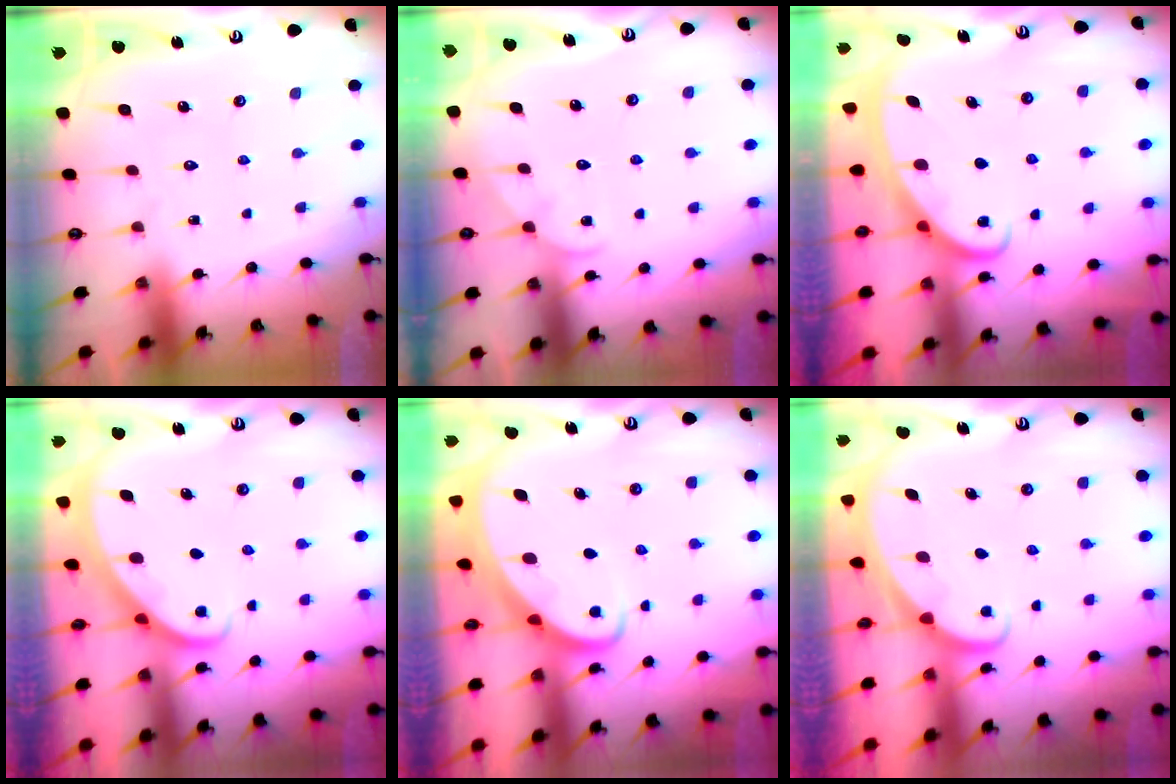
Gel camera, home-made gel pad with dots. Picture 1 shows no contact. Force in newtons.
{"total": 3.5, "press": 3.5, "slide": 0.3}
{"total": 2.7, "press": 2.7, "slide": 0.4}
{"total": 2.1, "press": 2.1, "slide": 0.1}
{"total": 3.2, "press": 3.1, "slide": 0.4}
{"total": 1.6, "press": 1.6, "slide": 0.1}